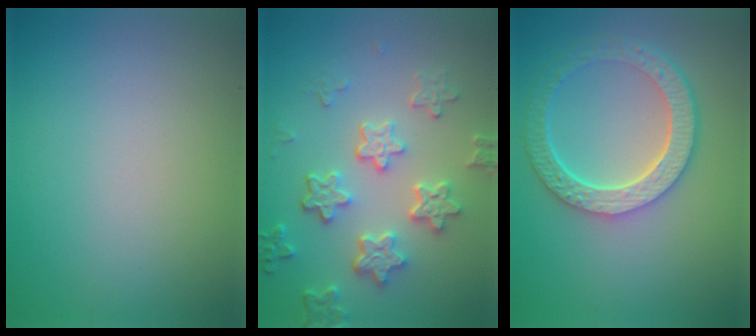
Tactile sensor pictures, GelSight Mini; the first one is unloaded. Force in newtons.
{"total": 5.0, "press": 4.2, "slide": 2.7}
{"total": 6.1, "press": 4.6, "slide": 4.0}